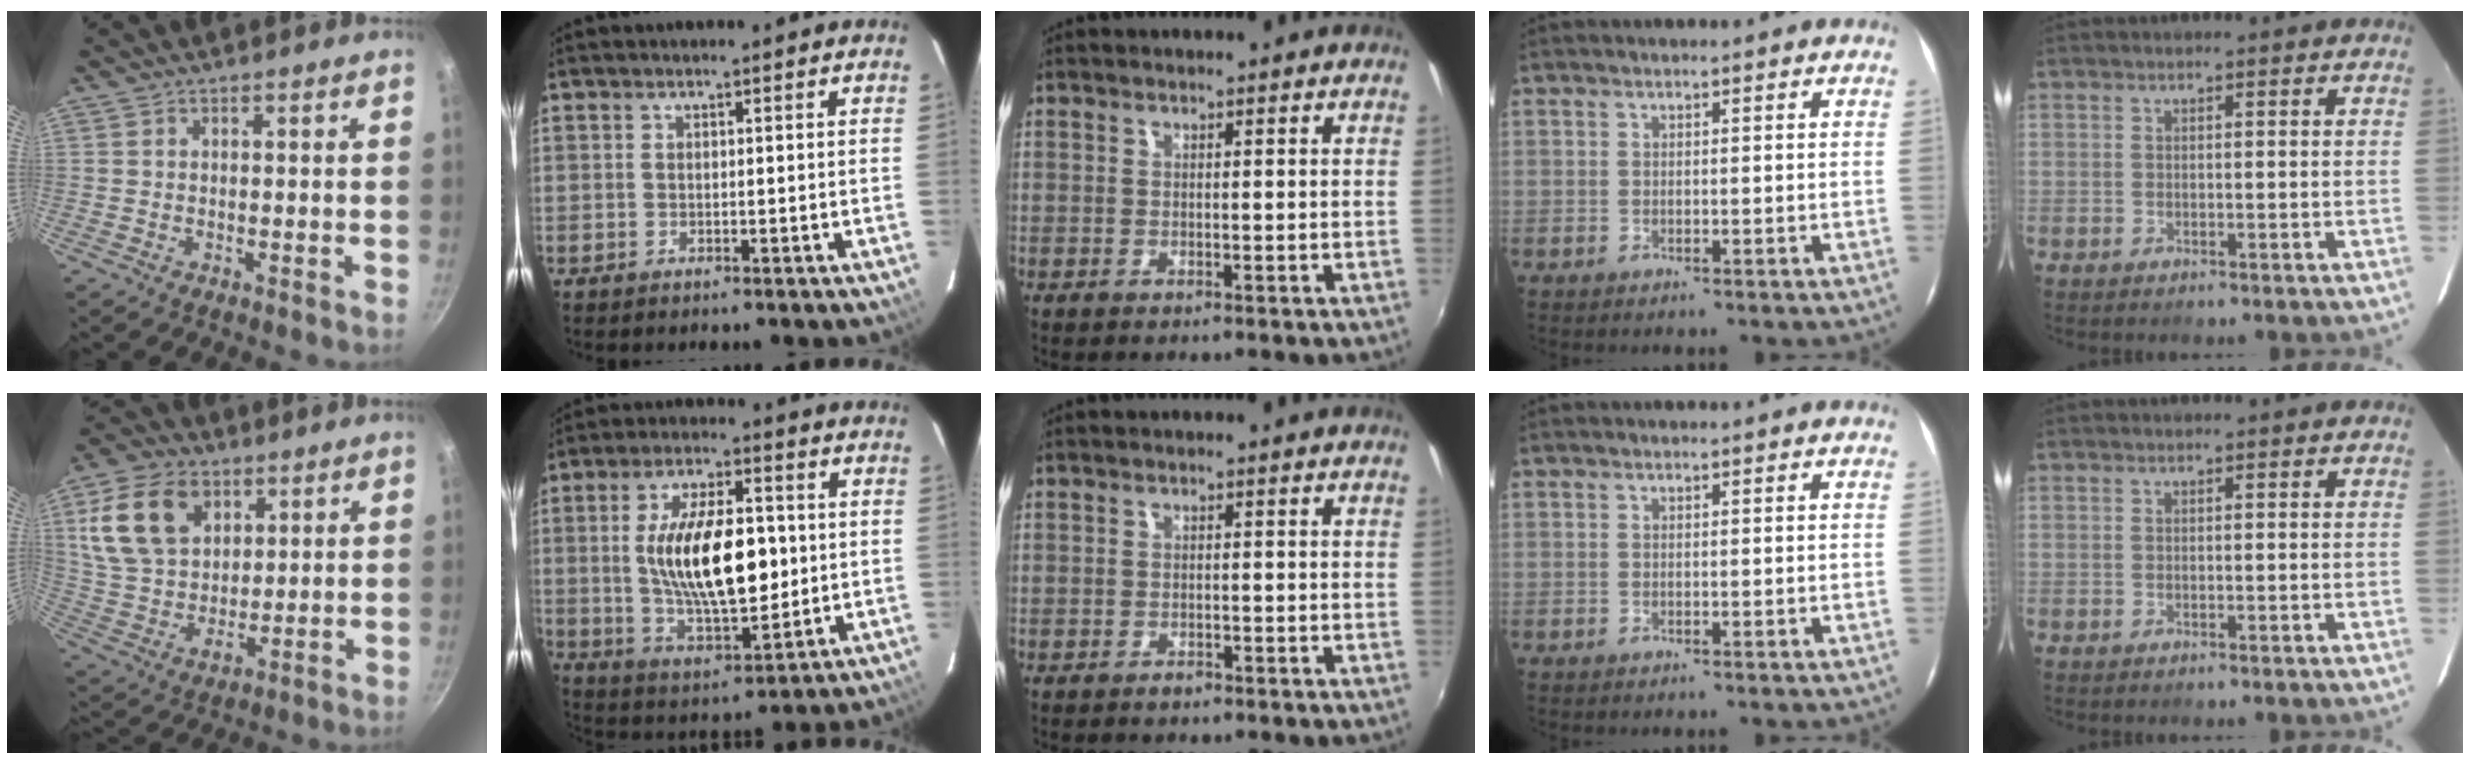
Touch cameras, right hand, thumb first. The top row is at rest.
{"thumb": {"total": 16.4, "force": [6.2, 11.3, 10.1], "torque": [-0.168, -0.009, 0.123]}, "index": {"total": 17.4, "force": [1.0, 7.3, 15.7], "torque": [-0.282, 0.000, 0.028]}, "middle": {"total": 1.1, "force": [-1.0, 0.4, 0.3], "torque": [-0.007, -0.001, -0.016]}}